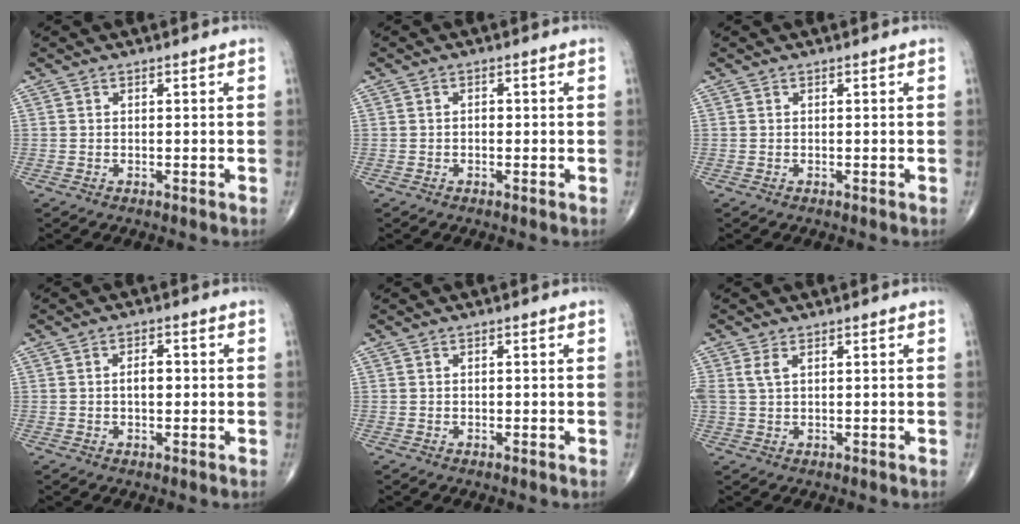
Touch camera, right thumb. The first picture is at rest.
{"total": 1.0, "force": [-0.2, 0.7, 0.7], "torque": [-0.006, 0.002, -0.007]}
{"total": 0.0}
{"total": 3.1, "force": [0.0, 1.7, 2.6], "torque": [-0.039, 0.006, -0.003]}
{"total": 0.0}
{"total": 2.4, "force": [1.0, 1.2, 1.9], "torque": [-0.047, 0.009, 0.028]}